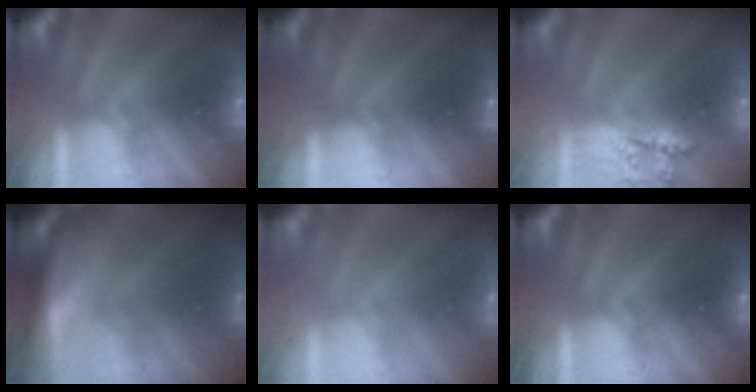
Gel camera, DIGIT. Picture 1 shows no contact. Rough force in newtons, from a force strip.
{"total": 3.3}
{"total": 2.2}
{"total": 8.0}
{"total": 1.8}
{"total": 0.0}